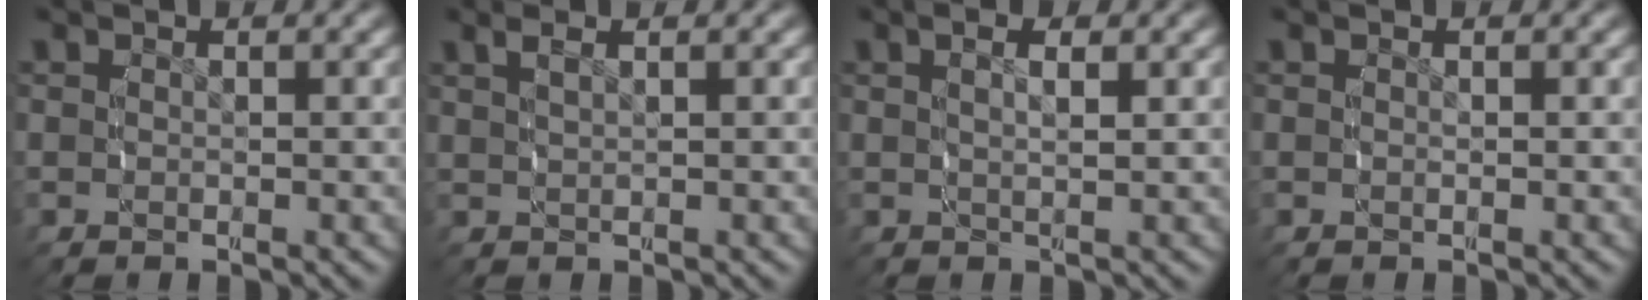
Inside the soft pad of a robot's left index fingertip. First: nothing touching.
{"total": 1.5, "force": [1.0, -0.4, 0.9], "torque": [-0.013, 0.003, 0.025]}
{"total": 2.6, "force": [1.2, 0.7, 2.2], "torque": [-0.019, 0.008, 0.016]}
{"total": 0.0}